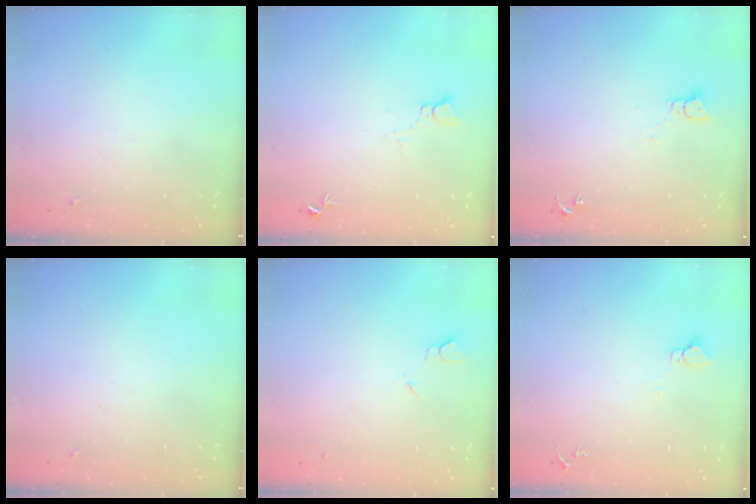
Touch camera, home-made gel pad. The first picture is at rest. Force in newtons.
{"total": 4.3, "press": 4.3, "slide": 0.4}
{"total": 2.1, "press": 2.1, "slide": 0.2}
{"total": 0.0}
{"total": 3.2, "press": 3.2, "slide": 0.4}
{"total": 2.7, "press": 2.7, "slide": 0.1}